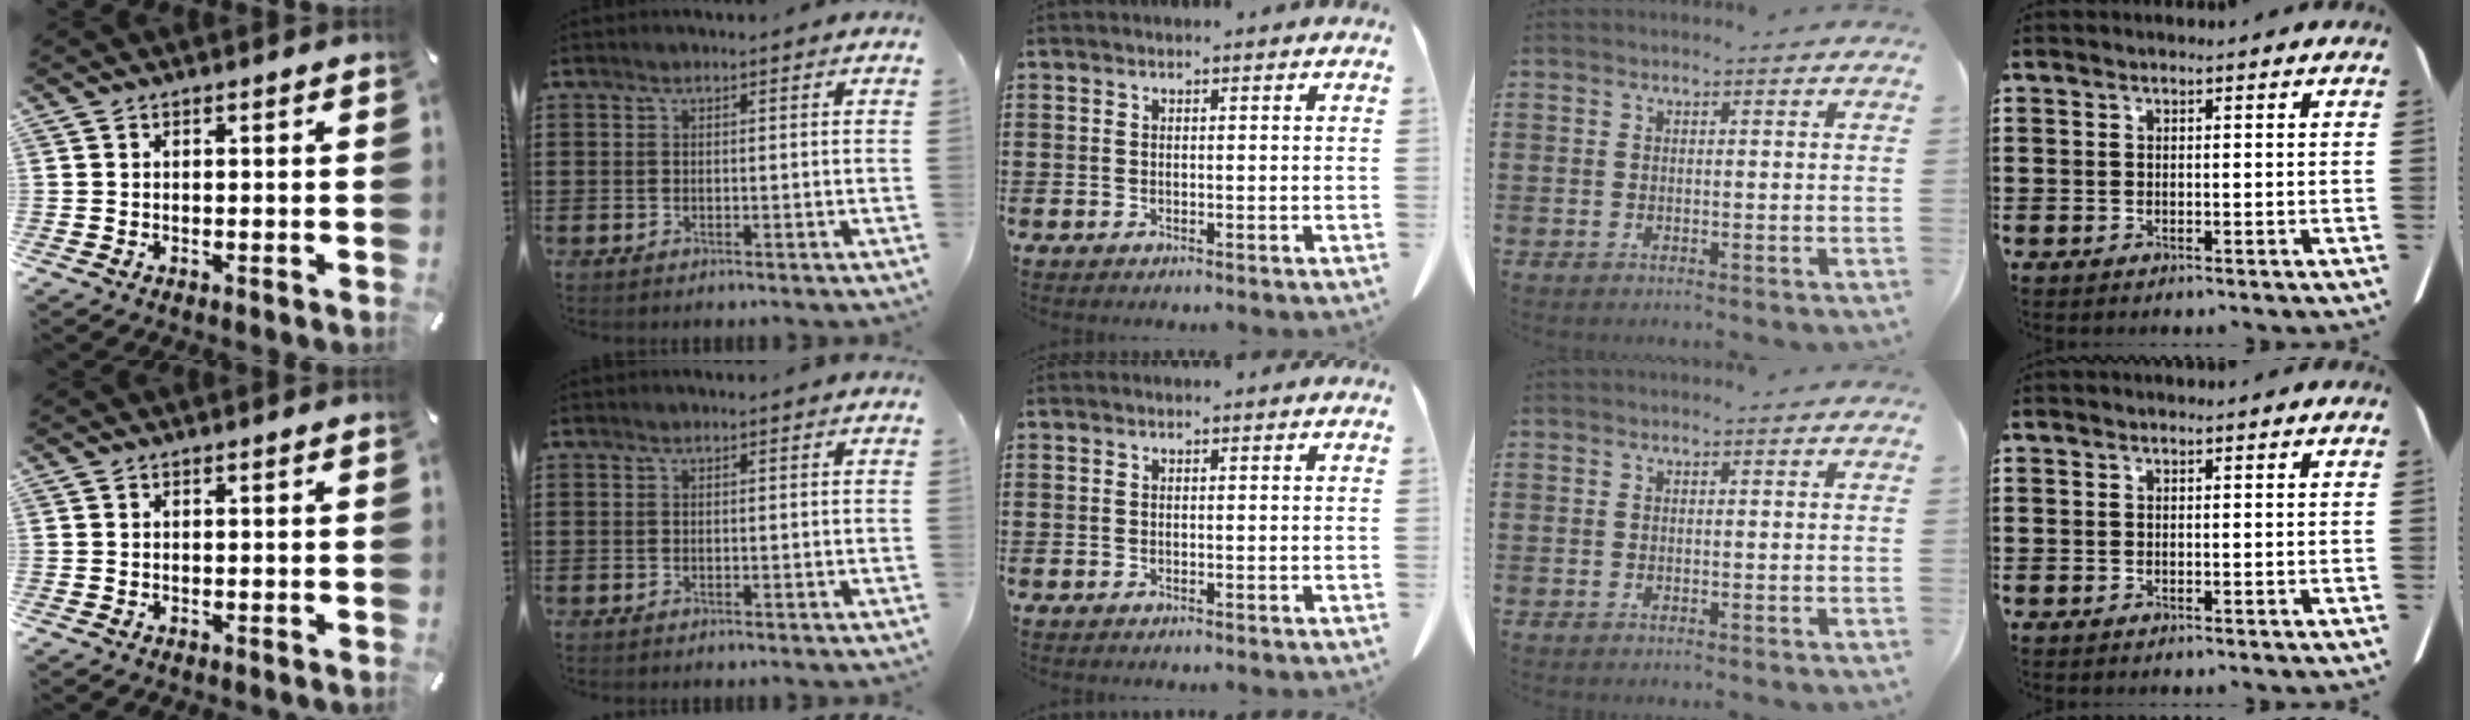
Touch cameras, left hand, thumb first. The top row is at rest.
{}